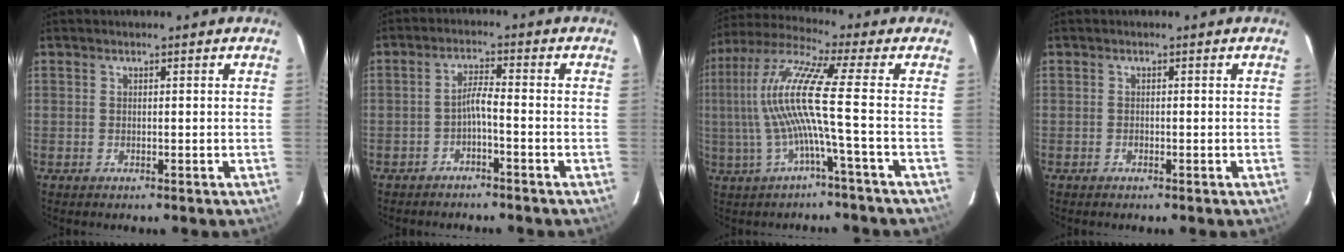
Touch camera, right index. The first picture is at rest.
{"total": 2.6, "force": [-1.7, -0.1, 2.0], "torque": [-0.048, 0.010, -0.030]}
{"total": 11.5, "force": [-1.3, -1.9, 11.3], "torque": [-0.219, 0.003, -0.022]}
{"total": 0.0}